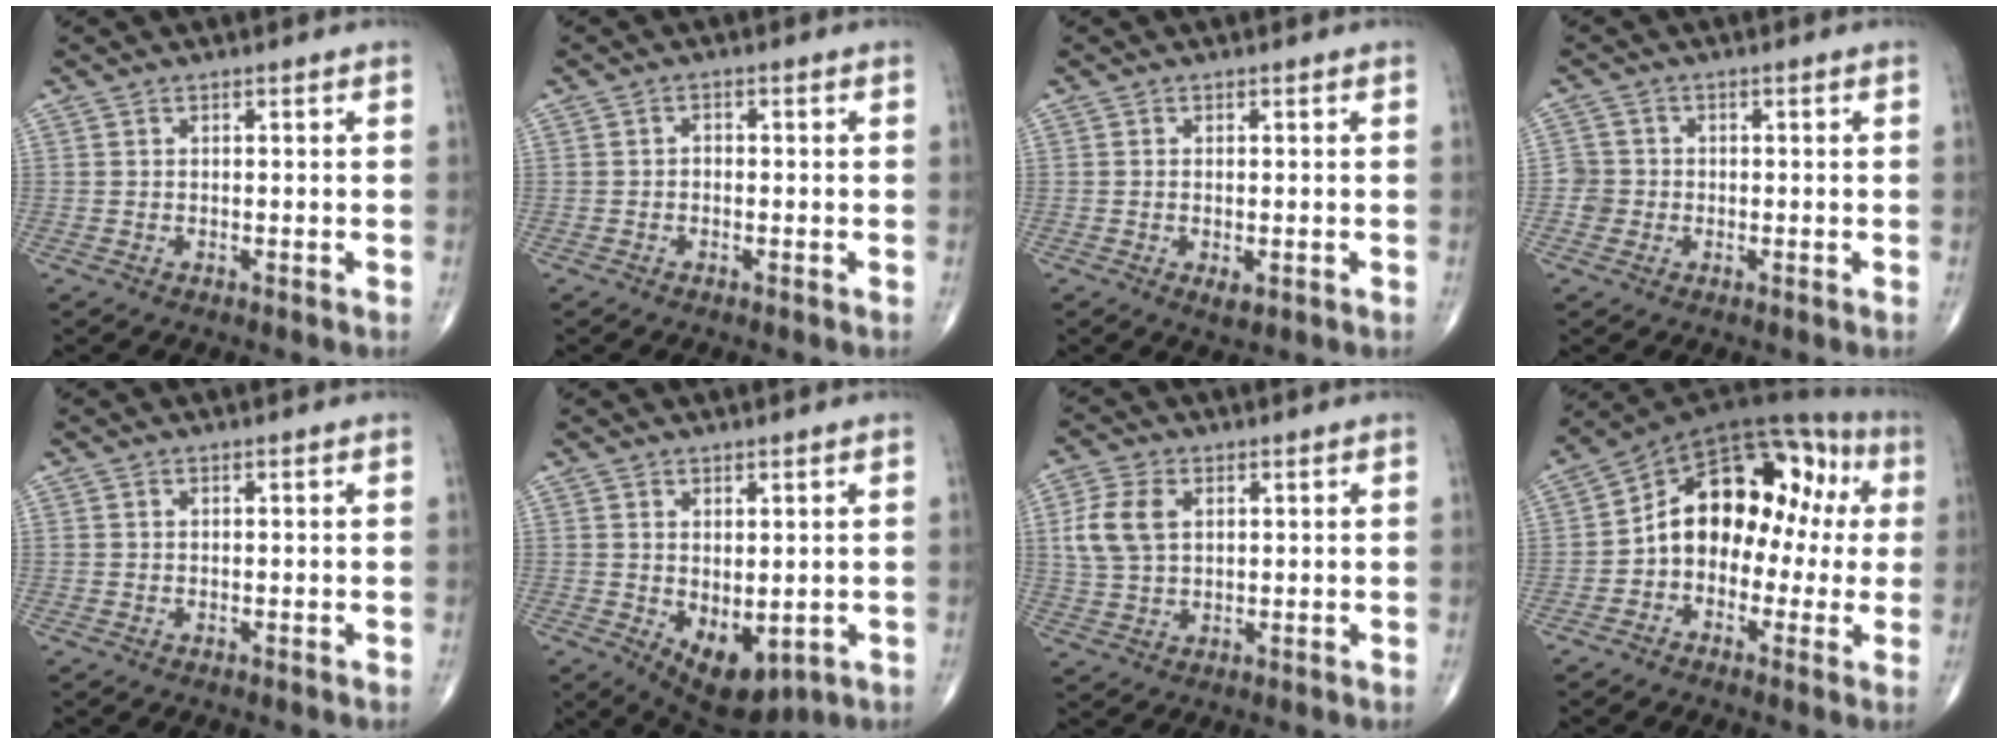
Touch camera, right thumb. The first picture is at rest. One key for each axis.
{"total": 1.0, "fx": -0.3, "fy": 0.8, "fz": 0.6, "tx": -0.001, "ty": 0.003, "tz": -0.010}
{"total": 2.1, "fx": -0.6, "fy": 1.0, "fz": 1.8, "tx": -0.030, "ty": -0.005, "tz": -0.008}
{"total": 2.9, "fx": -0.7, "fy": 2.8, "fz": 0.1, "tx": 0.019, "ty": 0.010, "tz": -0.019}
{"total": 0.0}
{"total": 8.9, "fx": -1.7, "fy": 4.8, "fz": 7.2, "tx": -0.092, "ty": -0.009, "tz": -0.001}
{"total": 8.1, "fx": 2.0, "fy": 5.3, "fz": 5.8, "tx": -0.122, "ty": 0.003, "tz": 0.041}
{"total": 17.6, "fx": 0.0, "fy": 12.0, "fz": 12.8, "tx": -0.140, "ty": 0.068, "tz": -0.010}